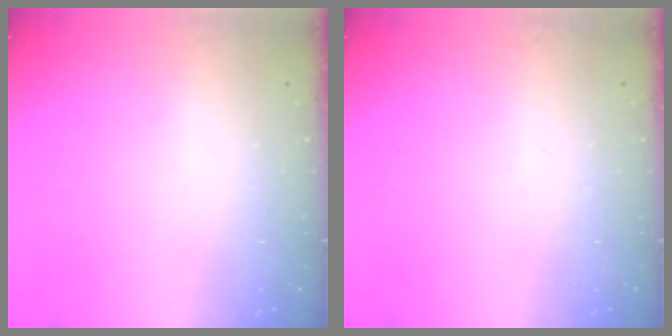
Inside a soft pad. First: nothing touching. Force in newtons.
{"total": 0.0}